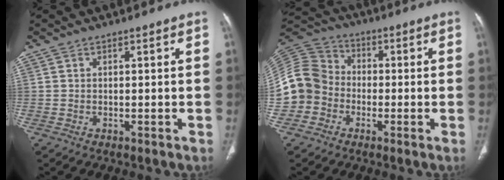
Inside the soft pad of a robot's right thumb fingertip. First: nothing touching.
{"total": 11.8, "force": [-2.9, 10.6, 4.3], "torque": [-0.079, 0.041, -0.063]}